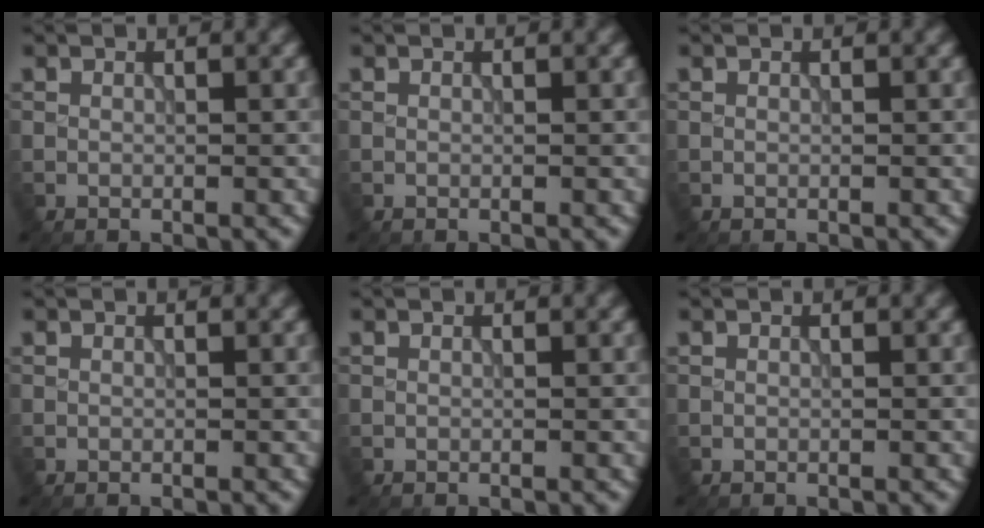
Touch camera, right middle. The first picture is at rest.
{"total": 0.0}
{"total": 0.0}
{"total": 0.0}
{"total": 0.0}
{"total": 0.0}